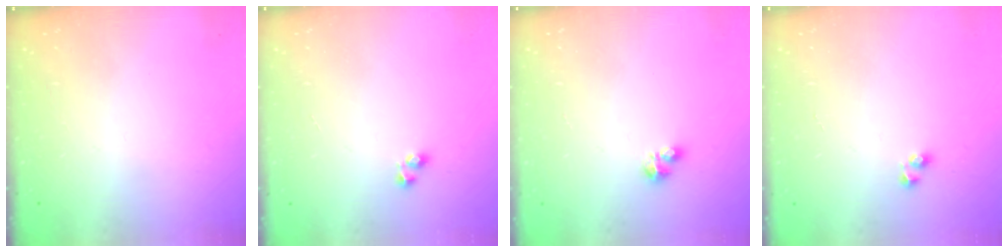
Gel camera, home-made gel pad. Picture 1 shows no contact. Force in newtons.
{"total": 2.2, "press": 1.9, "slide": 1.1}
{"total": 4.0, "press": 3.9, "slide": 0.6}
{"total": 2.7, "press": 2.6, "slide": 0.6}